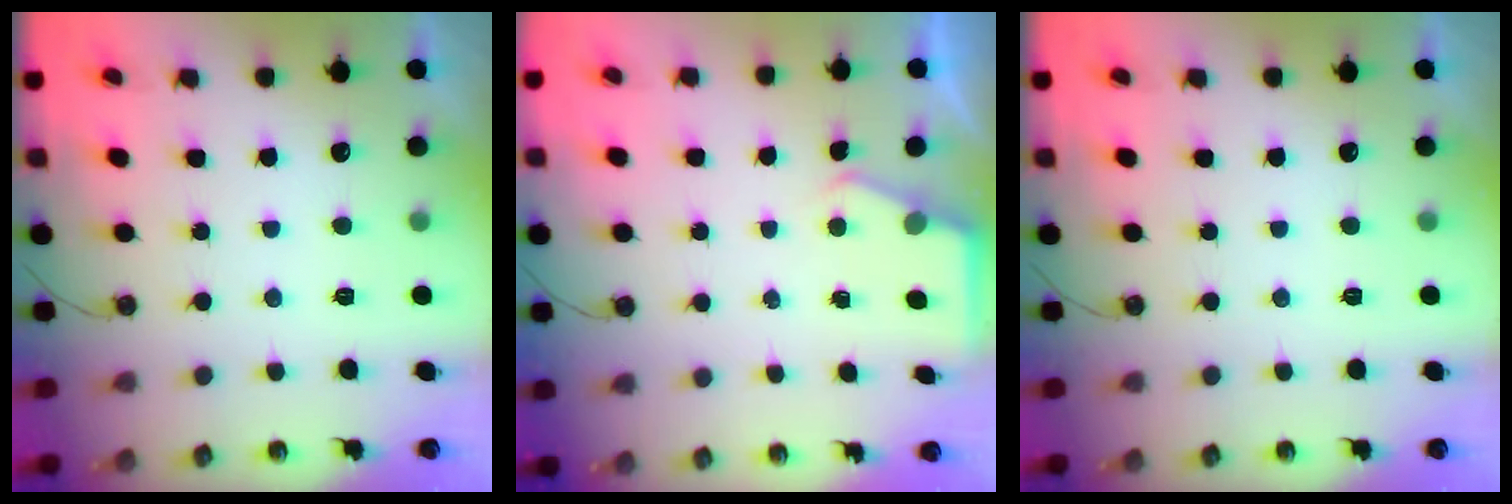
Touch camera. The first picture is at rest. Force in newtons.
{"total": 2.8, "press": 2.8, "slide": 0.4}
{"total": 0.0}